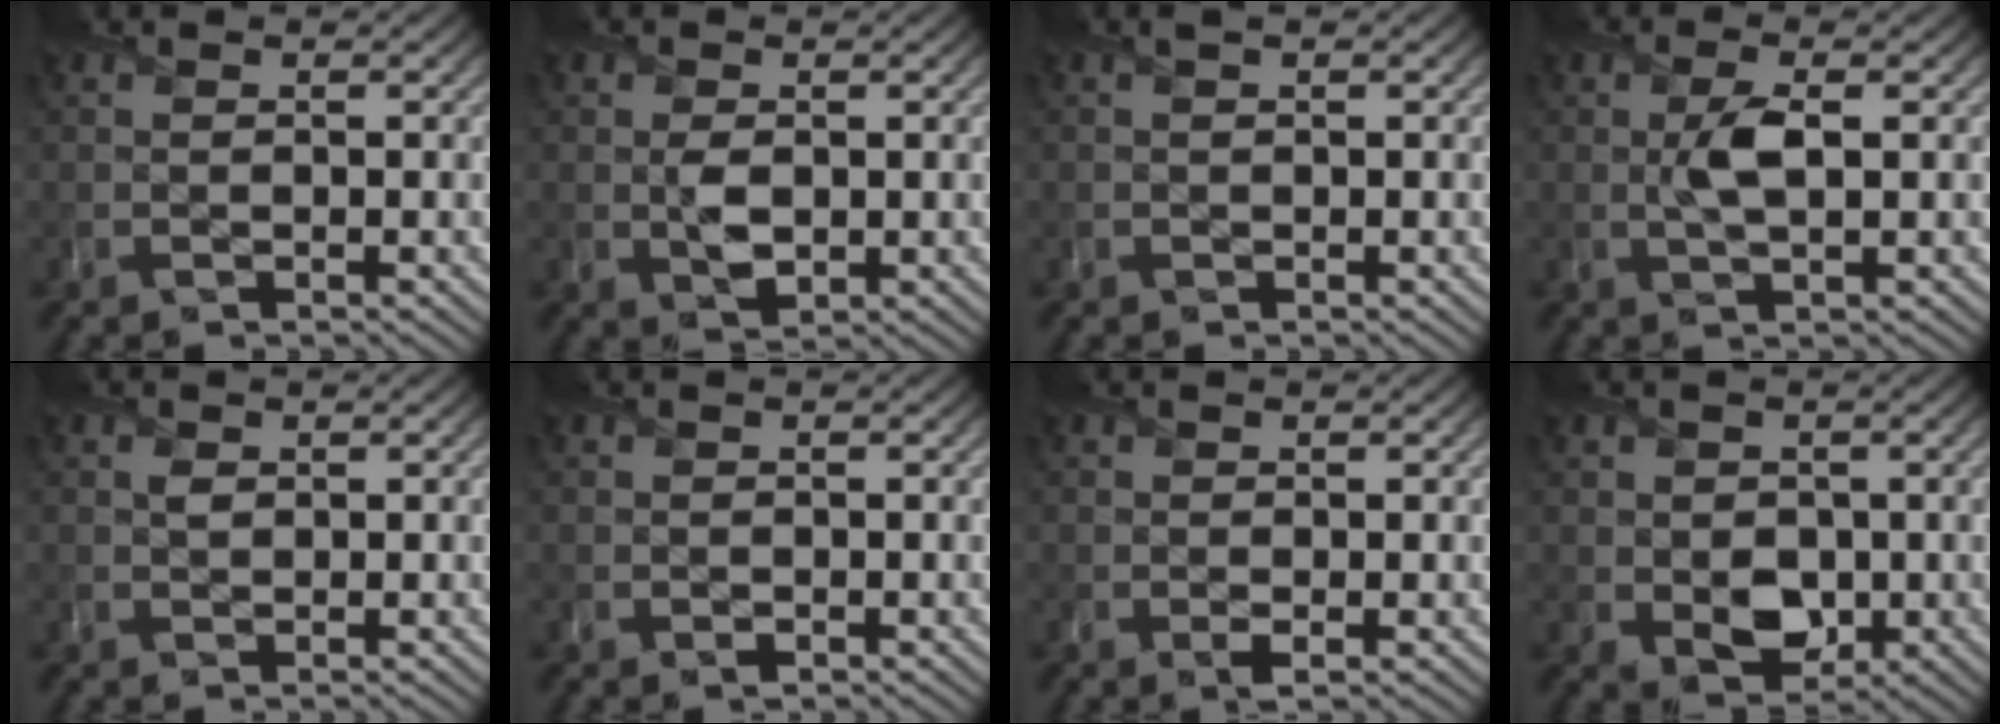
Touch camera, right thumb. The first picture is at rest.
{"total": 2.7, "force": [0.0, 1.9, 2.0], "torque": [-0.043, -0.009, 0.001]}
{"total": 0.9, "force": [0.3, 0.5, 0.6], "torque": [-0.013, 0.000, 0.004]}
{"total": 3.7, "force": [0.4, 1.4, 3.4], "torque": [-0.073, -0.001, 0.004]}
{"total": 1.1, "force": [0.4, 0.8, 0.6], "torque": [-0.013, -0.003, 0.006]}
{"total": 0.8, "force": [-0.2, 0.7, 0.4], "torque": [-0.006, -0.007, -0.005]}
{"total": 1.1, "force": [-0.1, 0.7, 0.8], "torque": [-0.017, -0.006, -0.004]}
{"total": 4.2, "force": [-0.1, 3.5, 2.4], "torque": [-0.055, -0.017, 0.001]}